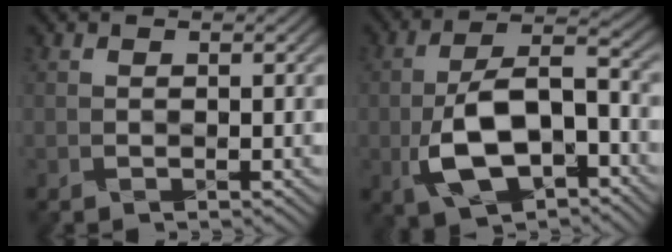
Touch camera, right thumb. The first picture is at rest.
{"total": 11.3, "force": [-4.1, 5.7, 8.9], "torque": [-0.175, -0.002, -0.081]}